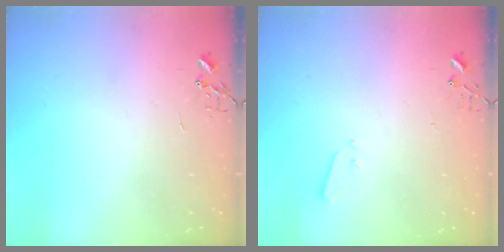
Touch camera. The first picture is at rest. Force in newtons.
{"total": 2.9, "press": 2.8, "slide": 0.7}